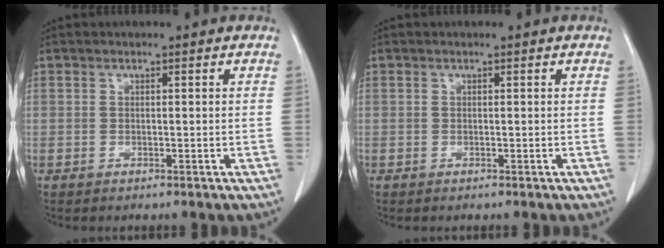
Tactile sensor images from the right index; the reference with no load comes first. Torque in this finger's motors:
{"motor_torque": [0.00, 0.00, 0.00, 0.00]}